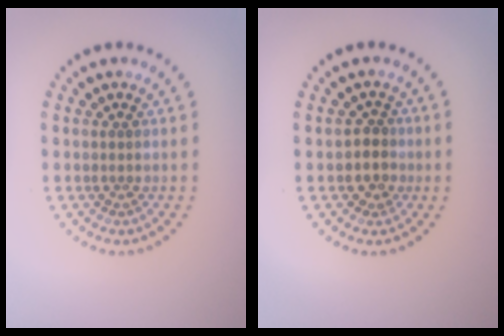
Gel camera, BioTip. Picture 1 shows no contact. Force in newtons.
{"total": 2.5, "press": 2.2, "slide": 1.1}